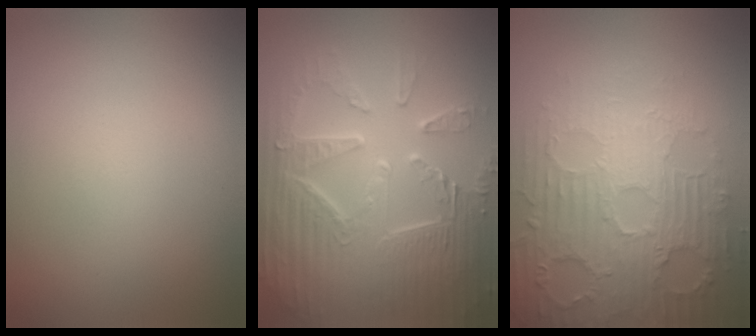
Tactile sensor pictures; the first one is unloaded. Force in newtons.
{"total": 9.6, "press": 6.5, "slide": 7.1}
{"total": 6.2, "press": 5.5, "slide": 2.8}